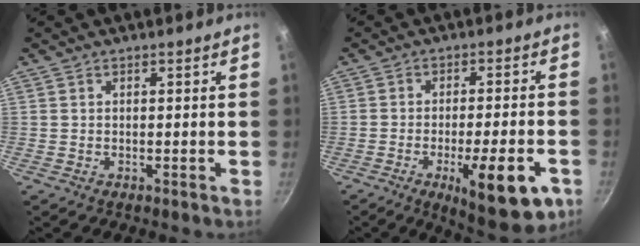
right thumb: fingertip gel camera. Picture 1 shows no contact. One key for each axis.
{"total": 15.0, "fx": -6.2, "fy": 4.5, "fz": 12.9, "tx": -0.157, "ty": 0.016, "tz": -0.079}